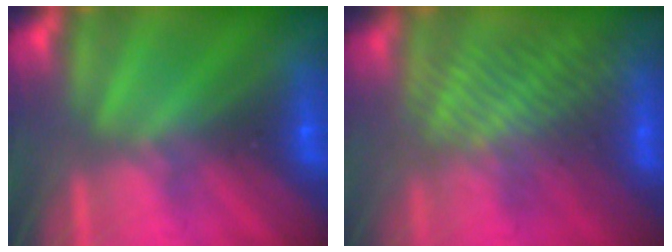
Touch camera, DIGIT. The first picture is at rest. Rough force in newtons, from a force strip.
{"total": 3.8}